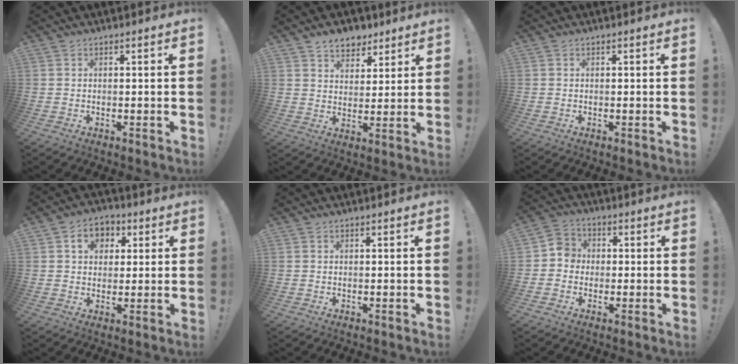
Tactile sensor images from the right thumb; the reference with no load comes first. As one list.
[{"total": 7.7, "force": [5.6, 5.0, 1.6], "torque": [-0.010, -0.042, 0.107]}, {"total": 0.0}, {"total": 7.8, "force": [2.5, 6.4, 3.6], "torque": [-0.043, -0.004, 0.046]}, {"total": 0.0}, {"total": 5.2, "force": [-1.6, 4.6, 1.7], "torque": [-0.029, 0.021, -0.029]}]